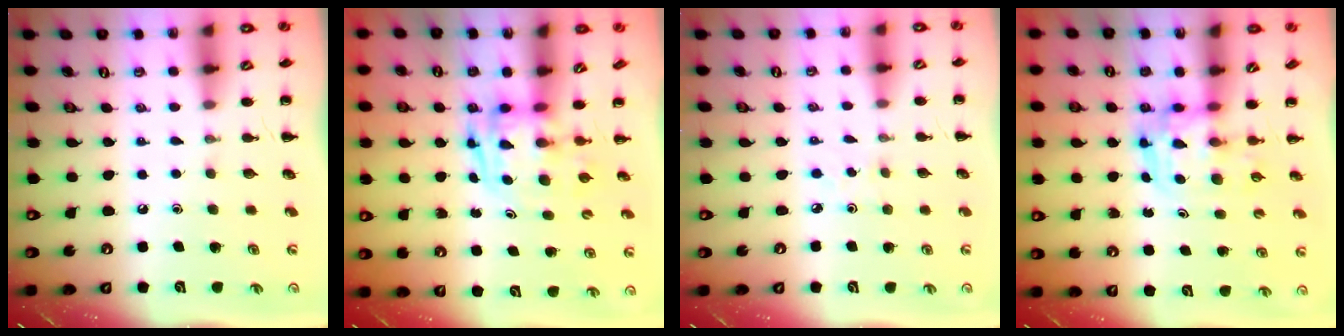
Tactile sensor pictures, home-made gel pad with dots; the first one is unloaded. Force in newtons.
{"total": 3.4, "press": 3.3, "slide": 0.6}
{"total": 1.5, "press": 1.4, "slide": 0.6}
{"total": 3.4, "press": 3.4, "slide": 0.7}